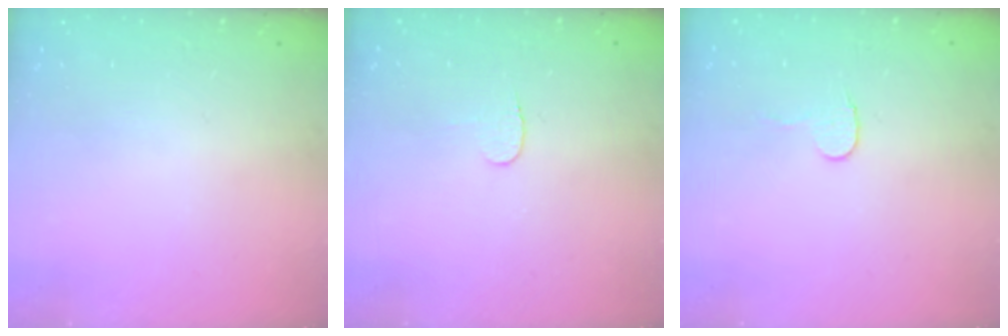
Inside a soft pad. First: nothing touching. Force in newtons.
{"total": 3.7, "press": 3.7, "slide": 0.3}
{"total": 5.0, "press": 5.0, "slide": 0.4}